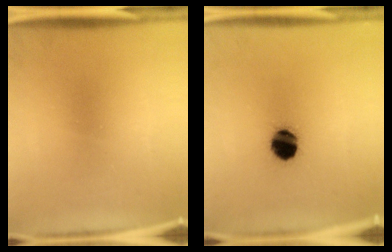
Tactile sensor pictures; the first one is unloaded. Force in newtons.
{"total": 9.4}